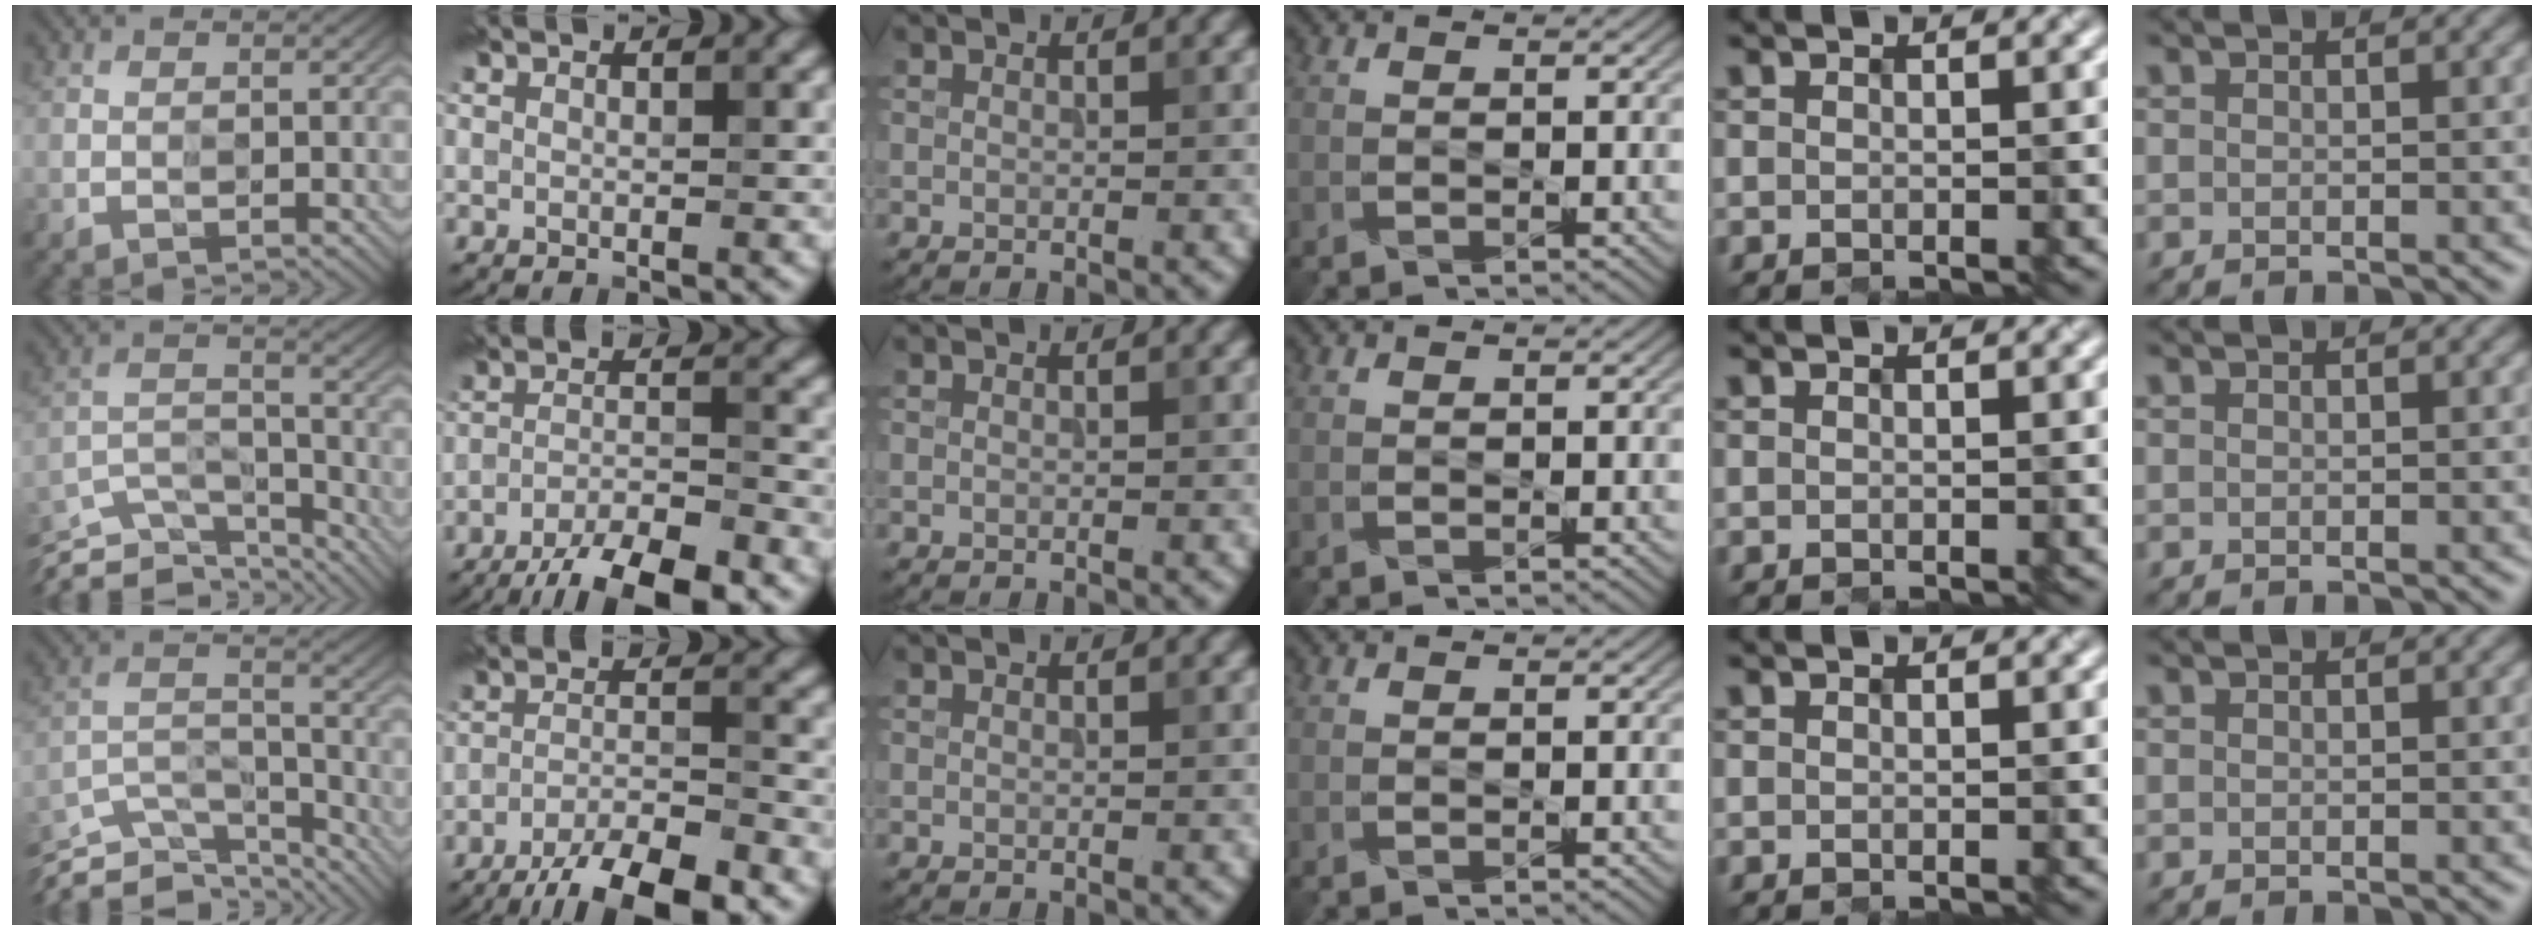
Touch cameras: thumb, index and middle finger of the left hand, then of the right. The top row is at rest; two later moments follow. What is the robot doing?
{"motion": "insert", "object": "pill capsule"}